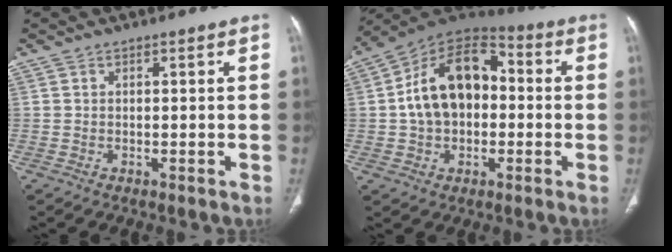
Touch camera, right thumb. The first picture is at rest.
{"total": 17.2, "force": [0.5, 11.6, 12.7], "torque": [-0.187, 0.039, -0.001]}